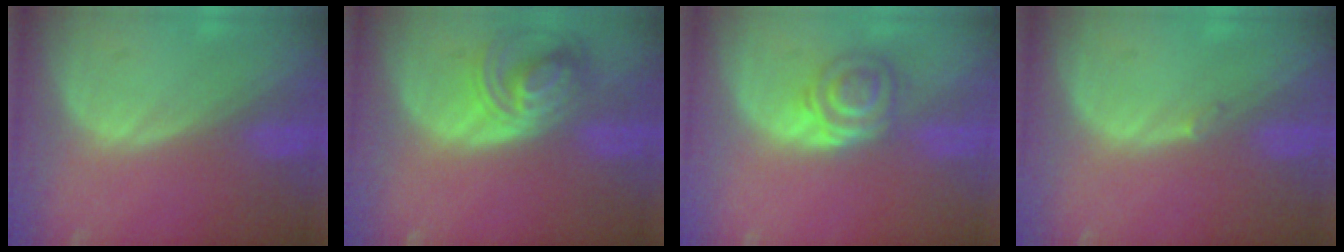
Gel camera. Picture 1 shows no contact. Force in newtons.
{"total": 7.7, "press": 6.9, "slide": 3.4}
{"total": 5.7, "press": 5.4, "slide": 2.0}
{"total": 0.5, "press": 0.5, "slide": 0.1}